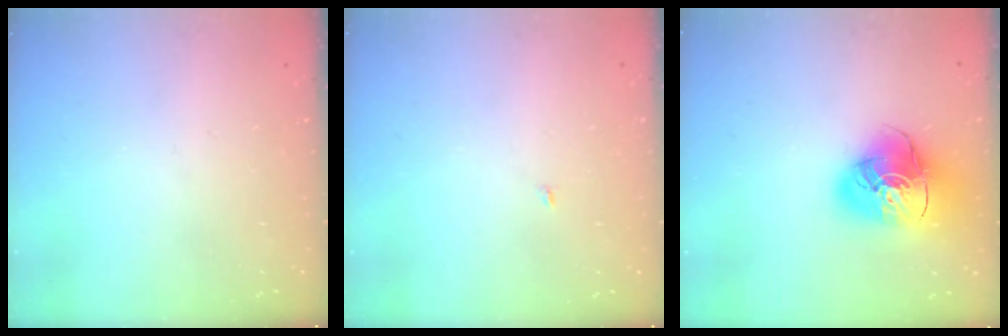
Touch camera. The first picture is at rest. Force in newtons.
{"total": 1.9, "press": 1.9, "slide": 0.2}
{"total": 17.3, "press": 17.2, "slide": 2.0}